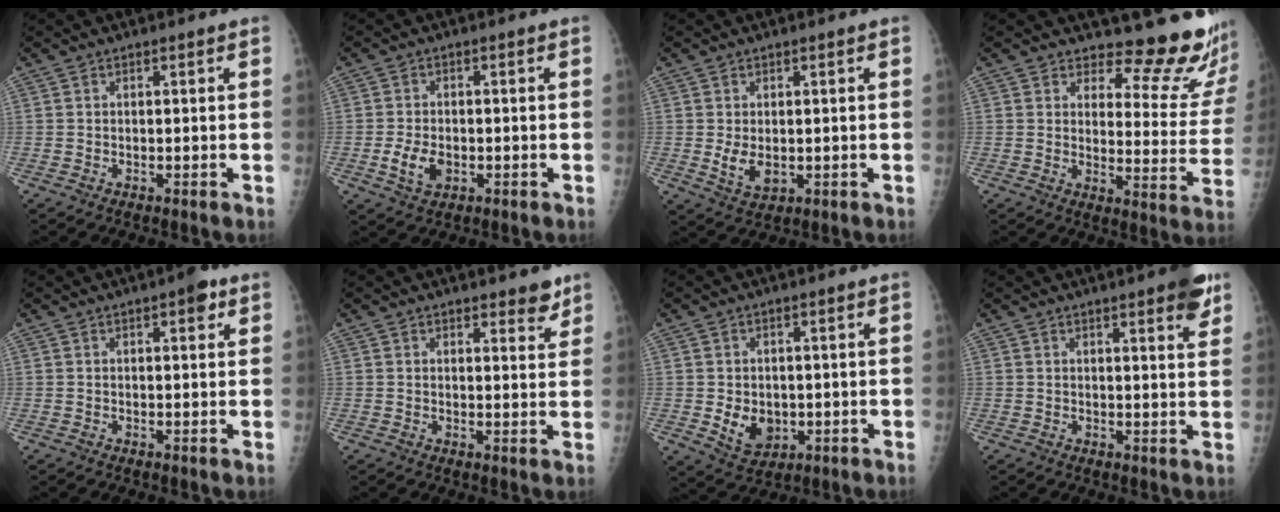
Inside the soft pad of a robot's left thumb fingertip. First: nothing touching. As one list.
[{"total": 5.0, "force": [-1.4, 3.3, 3.5], "torque": [-0.063, -0.001, -0.022]}, {"total": 4.4, "force": [-0.2, 2.9, 3.3], "torque": [-0.052, -0.011, 0.007]}, {"total": 14.6, "force": [13.8, 3.4, 3.2], "torque": [0.003, -0.158, 0.152]}, {"total": 2.9, "force": [1.5, 1.1, 2.3], "torque": [-0.022, -0.001, 0.014]}, {"total": 3.6, "force": [2.8, 1.4, 1.7], "torque": [0.001, -0.018, 0.035]}, {"total": 6.3, "force": [-0.7, 4.9, 3.8], "torque": [-0.041, -0.007, 0.006]}, {"total": 6.3, "force": [3.8, 1.3, 4.8], "torque": [-0.050, -0.015, 0.046]}]